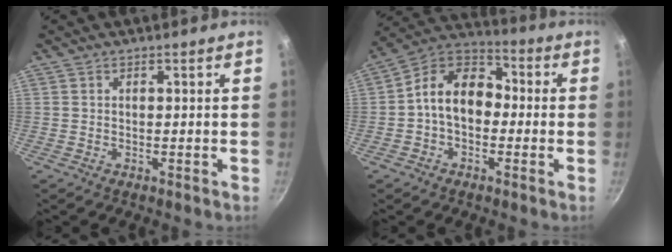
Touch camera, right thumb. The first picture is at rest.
{"total": 11.7, "force": [-0.8, 8.4, 8.1], "torque": [-0.098, 0.044, -0.040]}